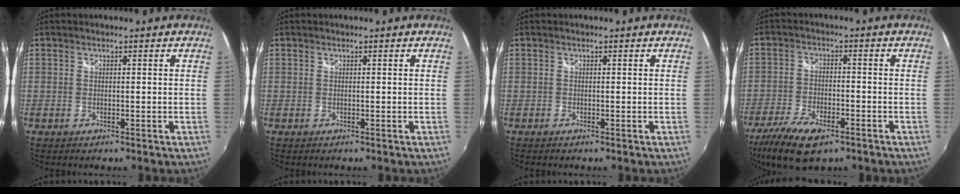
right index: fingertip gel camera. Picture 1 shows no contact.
{"total": 0.0}
{"total": 0.0}
{"total": 12.5, "force": [-8.1, 4.9, 8.1], "torque": [-0.190, -0.035, -0.149]}